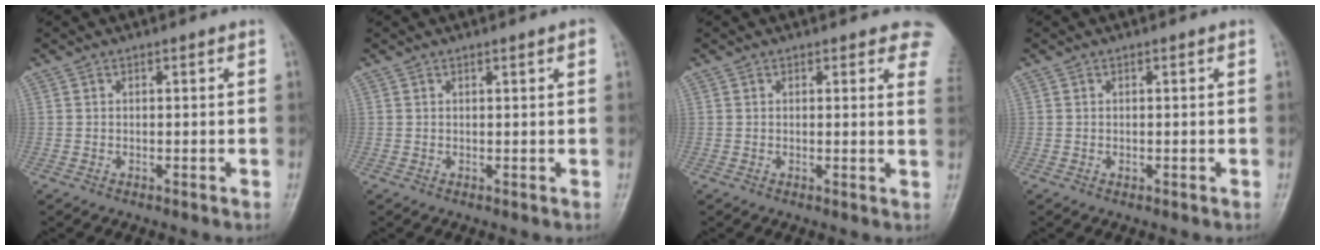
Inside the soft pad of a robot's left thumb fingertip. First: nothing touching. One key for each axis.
{"total": 1.4, "fx": 0.9, "fy": 0.0, "fz": 1.1, "tx": -0.014, "ty": -0.001, "tz": 0.011}
{"total": 6.4, "fx": 5.1, "fy": 2.3, "fz": 3.2, "tx": -0.002, "ty": -0.018, "tz": 0.037}
{"total": 0.5, "fx": 0.2, "fy": 0.2, "fz": 0.5, "tx": -0.008, "ty": 0.002, "tz": 0.003}